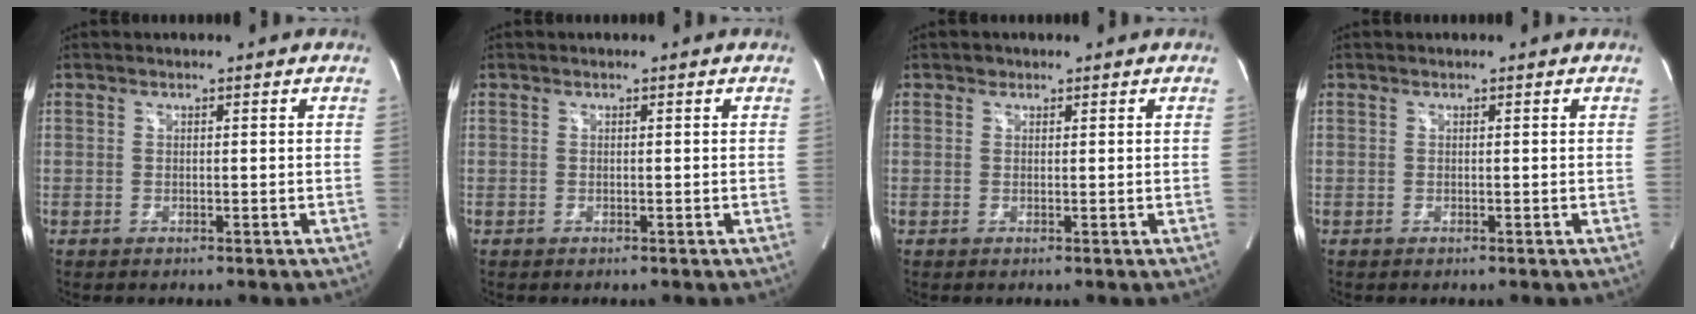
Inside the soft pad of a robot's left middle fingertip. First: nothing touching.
{"total": 0.0}
{"total": 0.7, "force": [0.5, 0.5, 0.1], "torque": [0.000, -0.002, 0.005]}
{"total": 0.0}